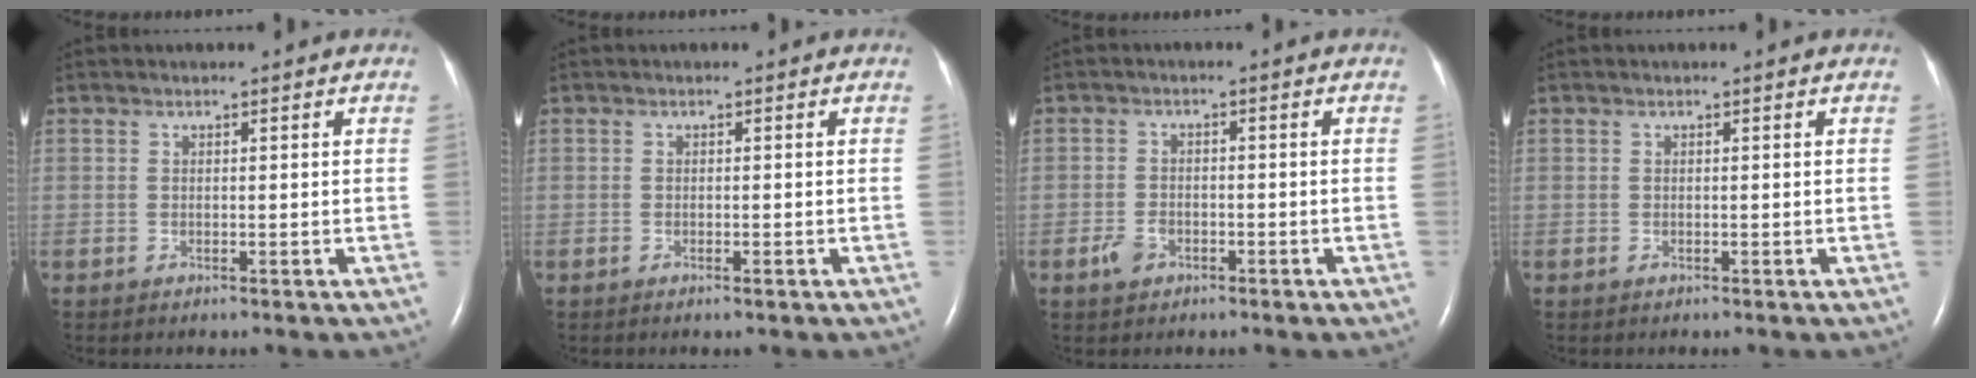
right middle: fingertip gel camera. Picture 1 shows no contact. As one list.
[{"total": 0.6, "force": [-0.4, 0.0, 0.4], "torque": [-0.012, -0.002, -0.005]}, {"total": 2.6, "force": [-1.4, 1.7, 1.4], "torque": [-0.032, 0.002, -0.023]}, {"total": 0.0}]